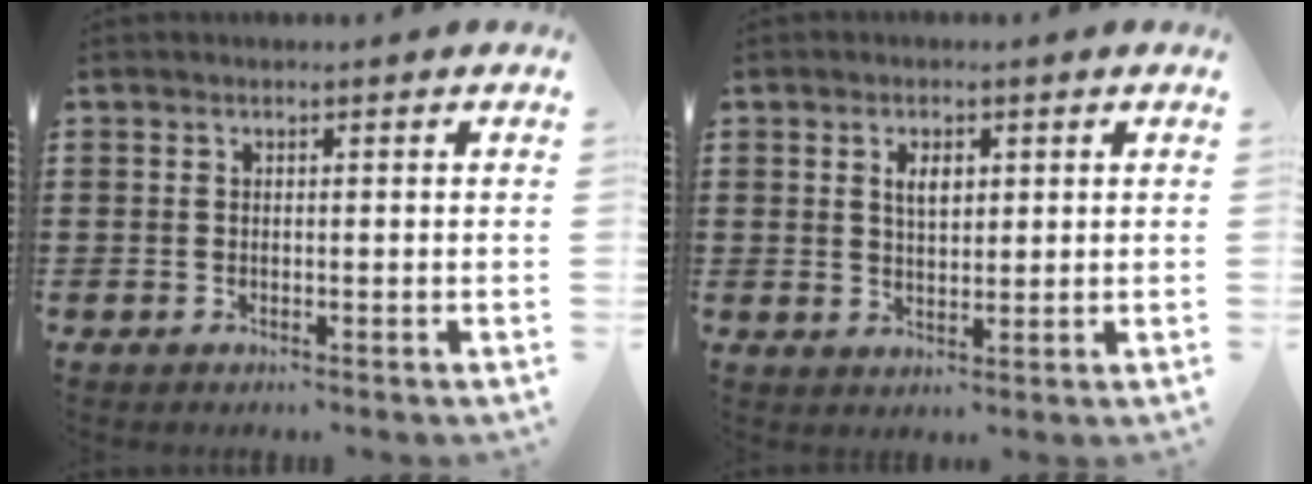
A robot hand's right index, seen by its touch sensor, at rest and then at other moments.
{"total": 3.1, "force": [1.1, 1.6, 2.4], "torque": [-0.045, 0.003, 0.017]}